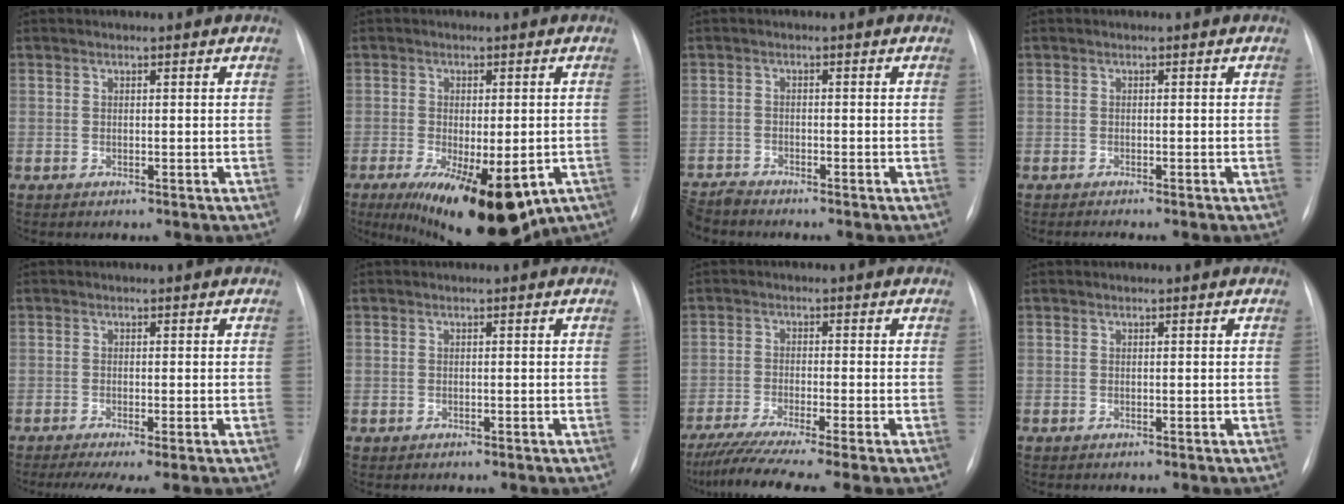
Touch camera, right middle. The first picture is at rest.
{"total": 18.3, "force": [-9.4, 7.0, 14.1], "torque": [-0.183, -0.030, -0.125]}
{"total": 3.9, "force": [-3.9, 0.1, 0.2], "torque": [0.001, -0.017, -0.074]}
{"total": 3.0, "force": [-2.5, 0.0, 1.6], "torque": [-0.014, -0.002, -0.030]}
{"total": 5.5, "force": [-3.6, 0.7, 4.1], "torque": [-0.061, -0.017, -0.059]}
{"total": 0.0}
{"total": 10.6, "force": [-8.3, -0.7, 6.6], "torque": [-0.103, -0.026, -0.131]}
{"total": 0.0}